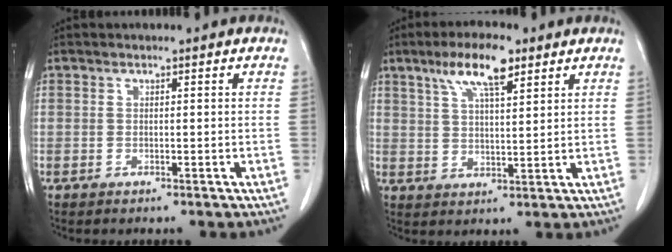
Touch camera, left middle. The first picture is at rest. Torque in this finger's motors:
{"motor_torque": [1.26, -0.88, 0.17, 0.07]}